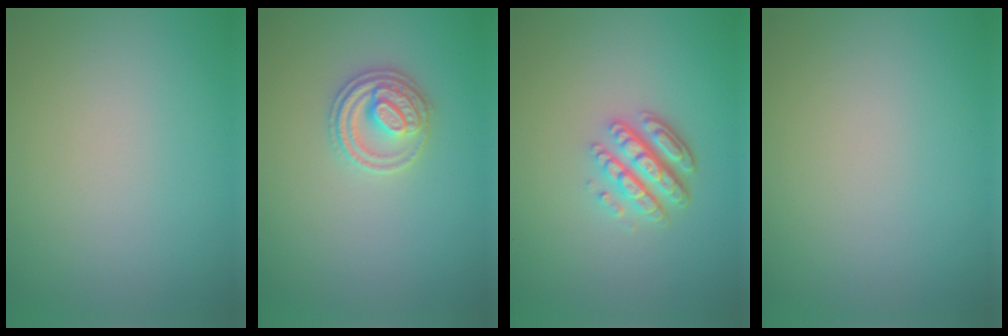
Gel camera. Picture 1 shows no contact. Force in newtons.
{"total": 2.8, "press": 2.7, "slide": 0.5}
{"total": 4.7, "press": 3.4, "slide": 3.2}
{"total": 0.0}